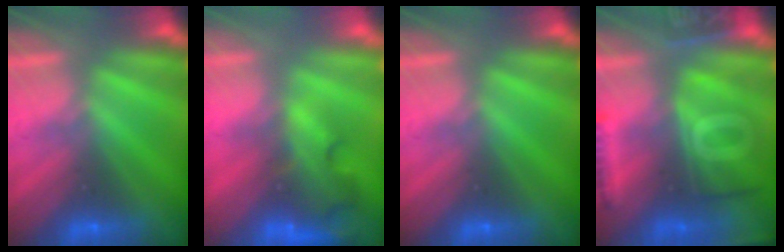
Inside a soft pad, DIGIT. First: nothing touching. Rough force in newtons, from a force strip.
{"total": 9.3}
{"total": 0.0}
{"total": 9.8}